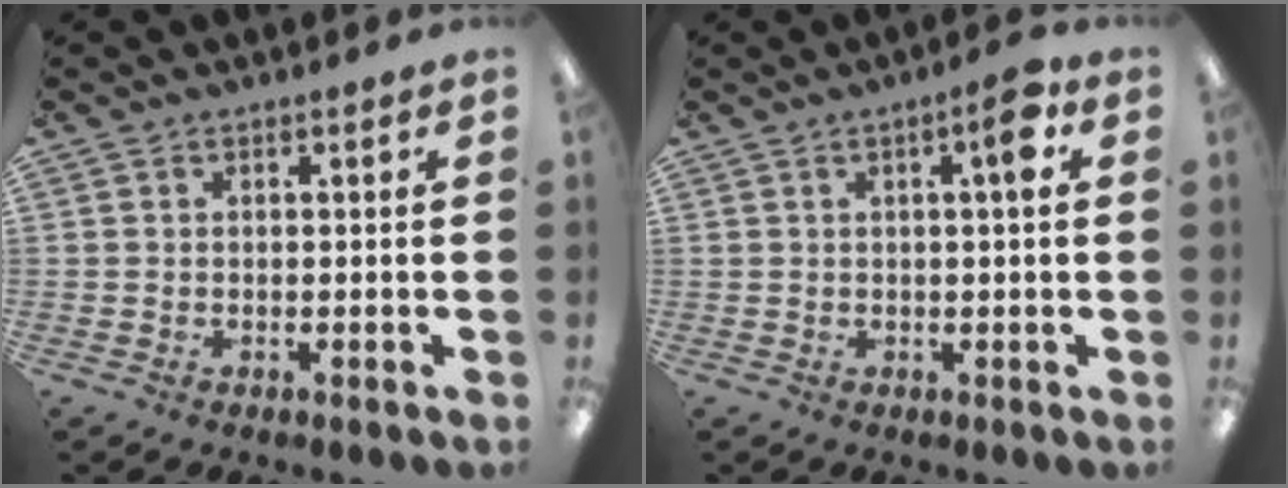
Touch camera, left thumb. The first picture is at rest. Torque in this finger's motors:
{"motor_torque": [-0.10, 0.21, -0.37, 0.29, 0.02]}